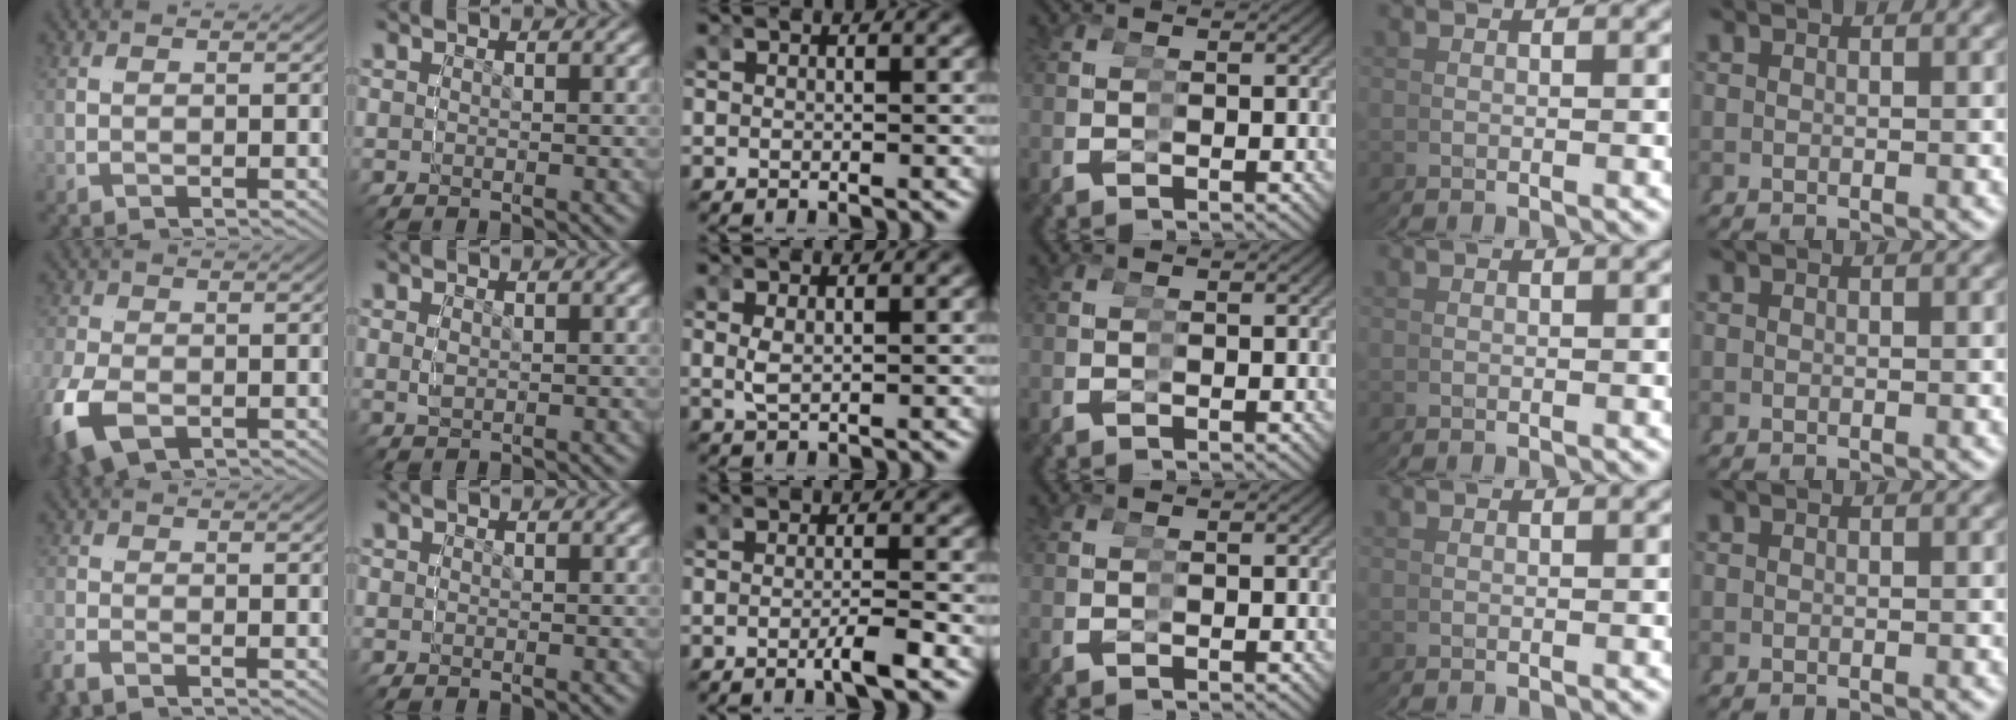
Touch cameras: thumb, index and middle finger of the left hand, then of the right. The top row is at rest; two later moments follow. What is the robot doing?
{"motion": "grasp_and_lifting", "object": "glasses"}